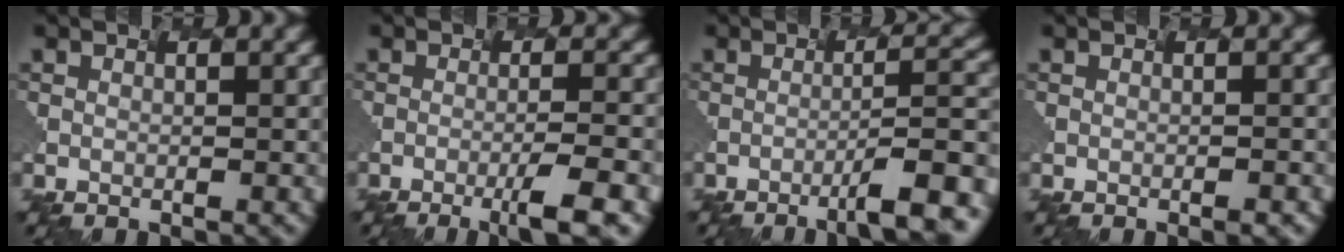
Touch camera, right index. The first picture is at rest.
{"total": 4.3, "force": [-1.9, 0.4, 3.8], "torque": [-0.056, -0.005, -0.026]}
{"total": 8.9, "force": [-3.9, 1.7, 7.8], "torque": [-0.091, 0.012, -0.049]}
{"total": 1.6, "force": [-0.5, 0.7, 1.4], "torque": [-0.001, 0.006, 0.002]}